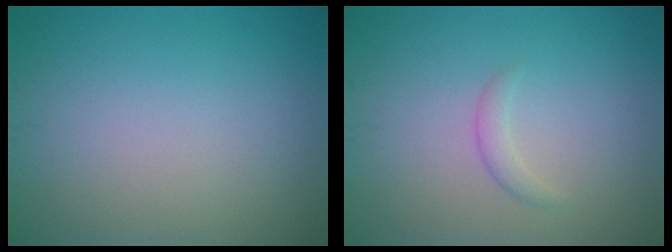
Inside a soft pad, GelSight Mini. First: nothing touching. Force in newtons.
{"total": 1.1, "press": 1.1, "slide": 0.1}